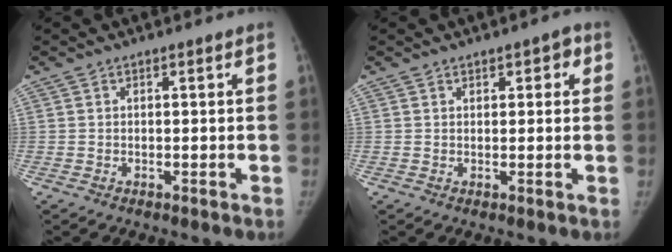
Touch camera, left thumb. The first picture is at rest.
{"total": 2.8, "force": [1.3, 1.6, 2.0], "torque": [-0.005, -0.001, 0.013]}